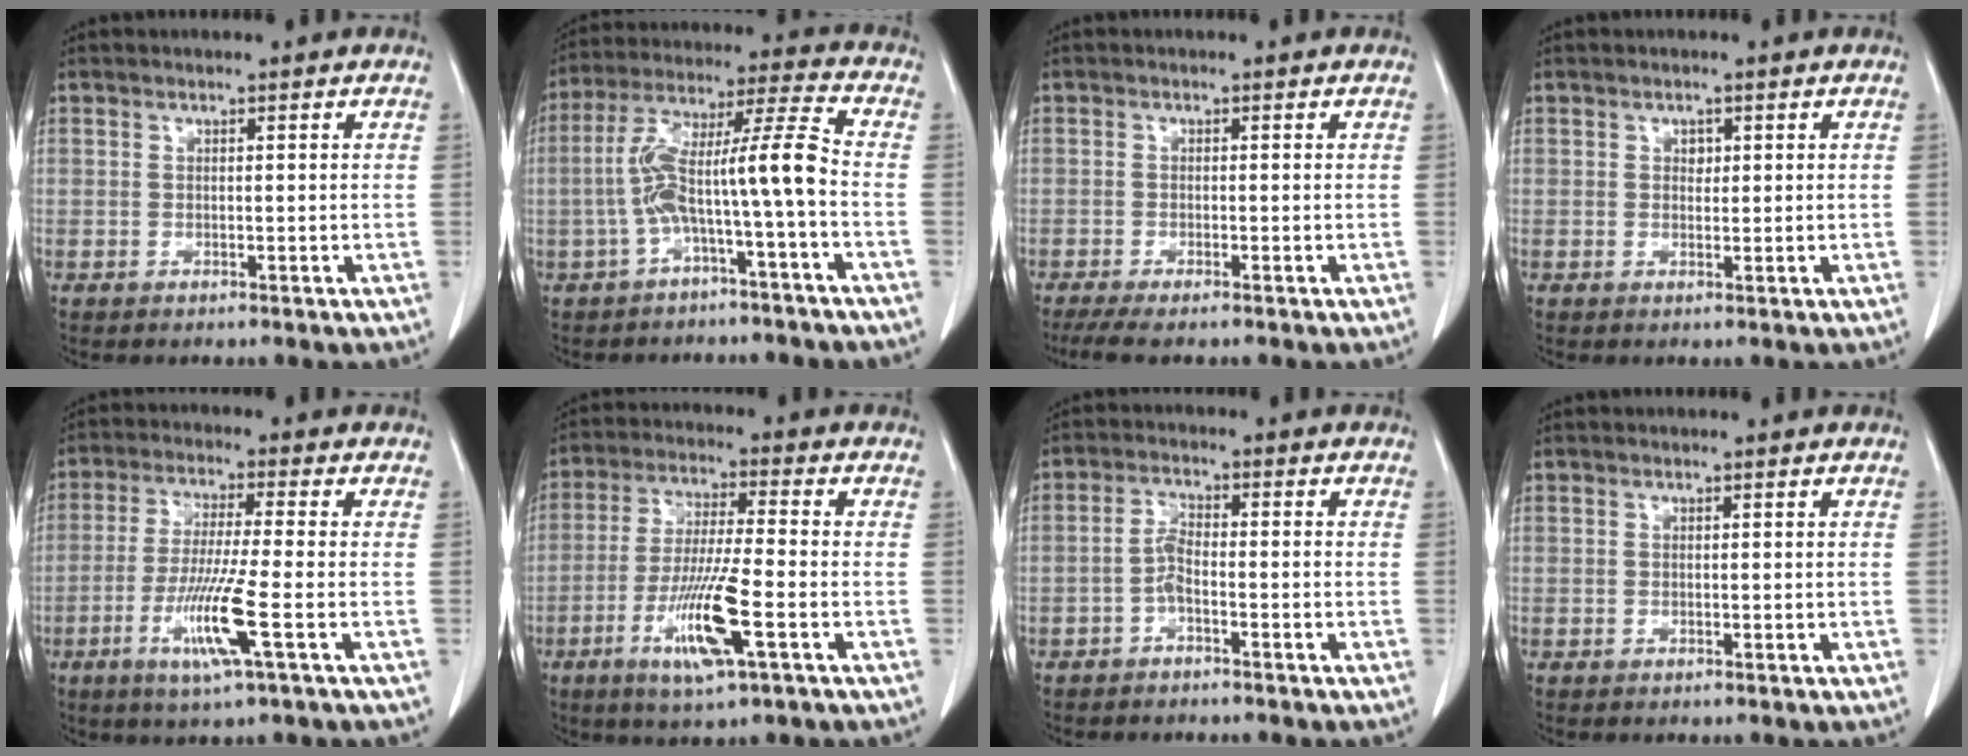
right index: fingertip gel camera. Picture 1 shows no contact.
{"total": 10.9, "force": [-2.8, -0.1, 10.6], "torque": [-0.196, 0.040, -0.053]}
{"total": 3.8, "force": [-2.9, 0.4, 2.4], "torque": [-0.041, -0.009, -0.051]}
{"total": 1.2, "force": [0.4, 1.0, 0.7], "torque": [-0.007, -0.001, 0.006]}
{"total": 10.4, "force": [-3.7, -0.6, 9.7], "torque": [-0.197, -0.023, -0.075]}
{"total": 11.2, "force": [-4.3, 0.6, 10.4], "torque": [-0.202, -0.019, -0.080]}
{"total": 2.7, "force": [-1.4, 0.7, 2.2], "torque": [-0.046, 0.005, -0.030]}
{"total": 0.0}